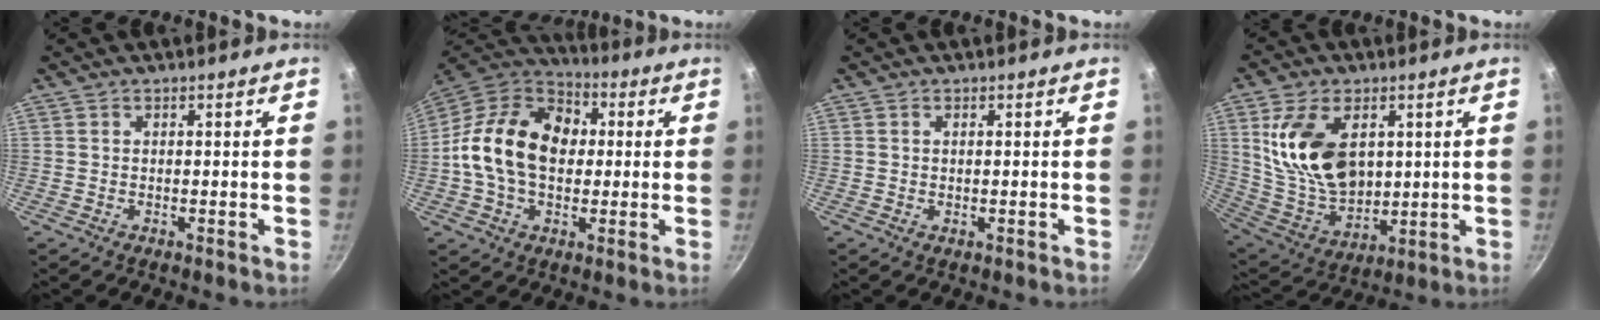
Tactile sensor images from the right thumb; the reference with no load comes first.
{"total": 19.3, "force": [1.1, 13.8, 13.4], "torque": [-0.202, 0.030, 0.002]}
{"total": 0.6, "force": [0.0, 0.1, 0.6], "torque": [-0.008, 0.000, -0.001]}
{"total": 17.8, "force": [4.5, 11.5, 12.9], "torque": [-0.214, -0.030, 0.101]}